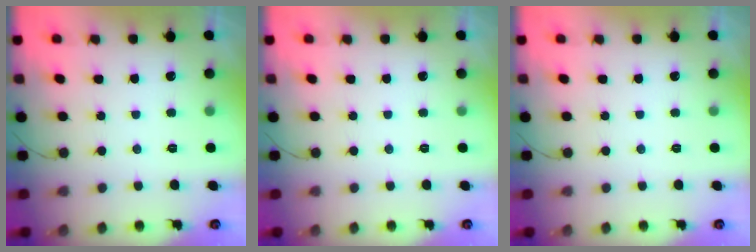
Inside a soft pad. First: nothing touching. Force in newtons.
{"total": 0.0}
{"total": 0.0}